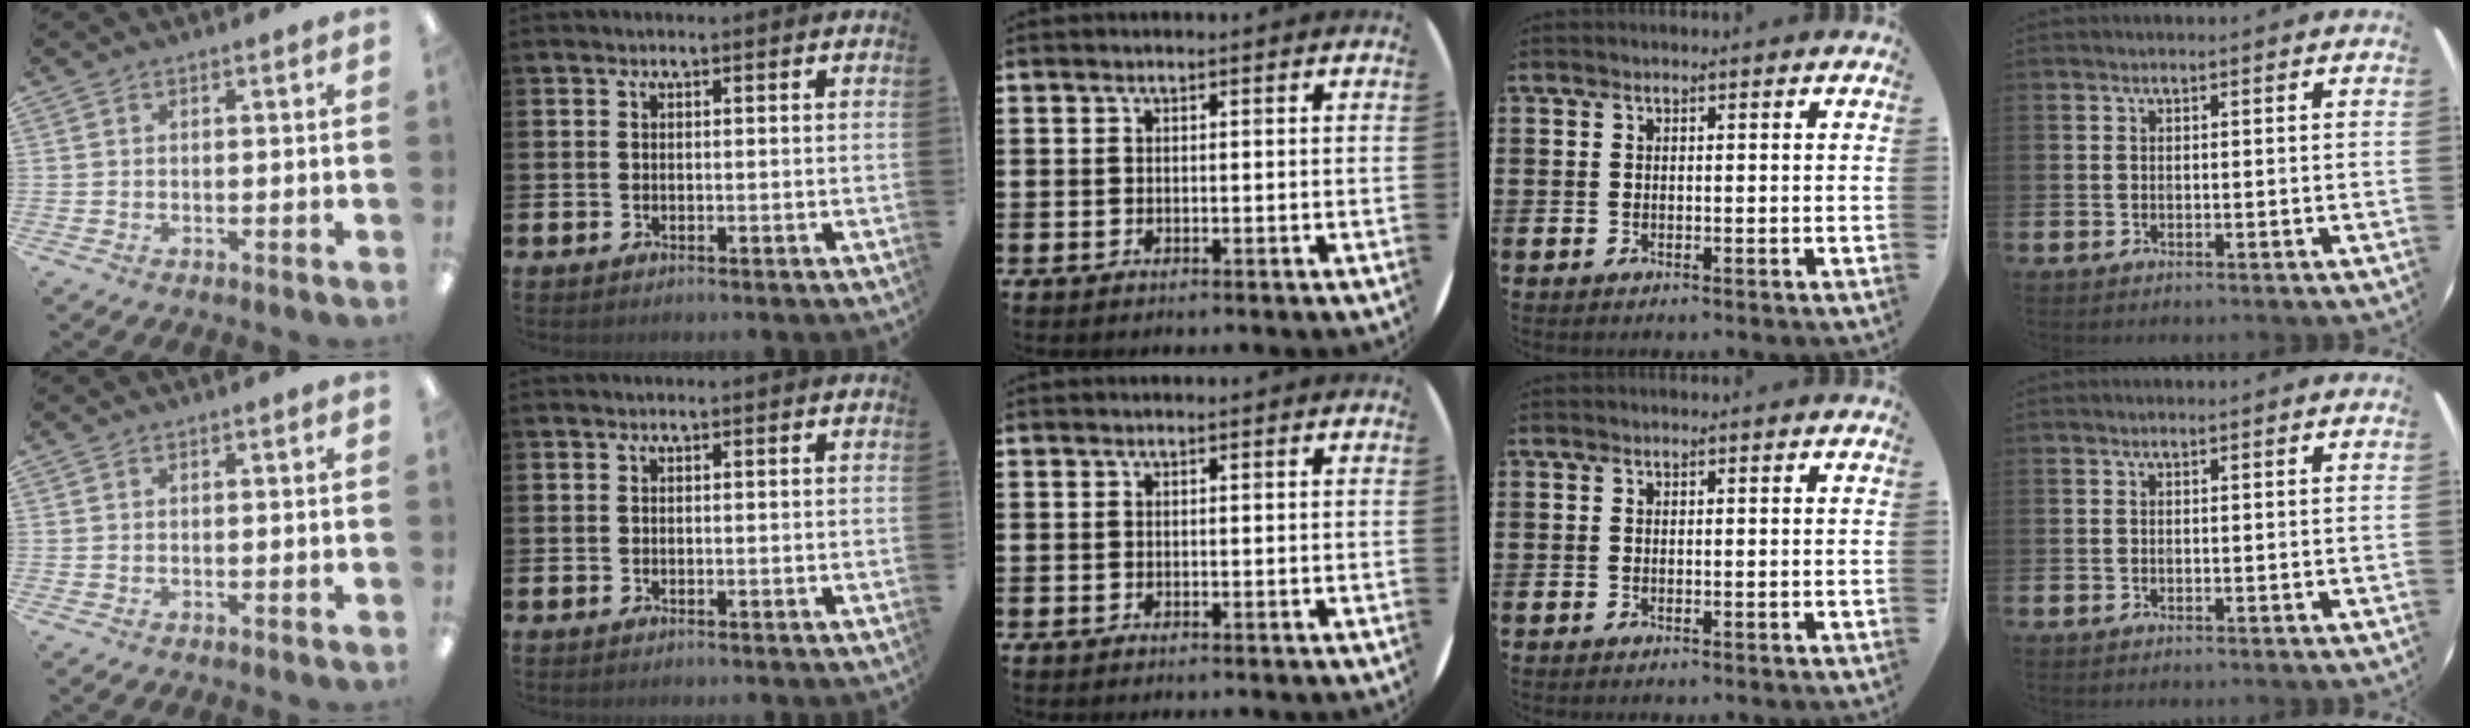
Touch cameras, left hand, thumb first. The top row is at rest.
{}